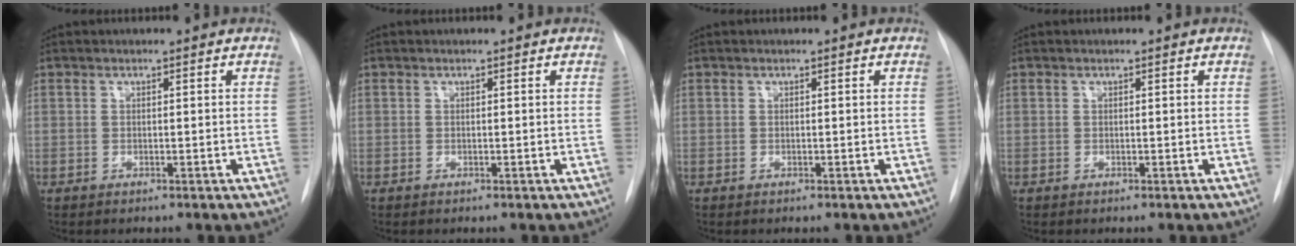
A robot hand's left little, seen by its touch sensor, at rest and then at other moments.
{"total": 0.0}
{"total": 0.0}
{"total": 0.0}